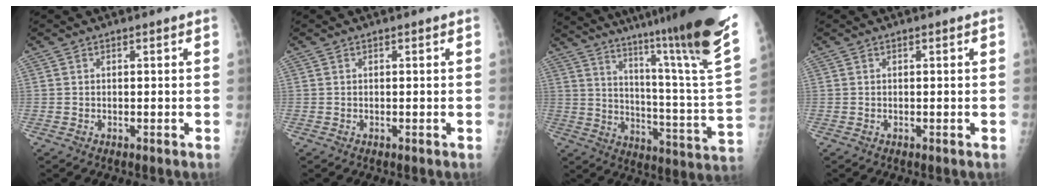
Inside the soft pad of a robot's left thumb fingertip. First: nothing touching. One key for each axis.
{"total": 0.0}
{"total": 33.7, "fx": 24.0, "fy": 2.7, "fz": 23.5, "tx": -0.287, "ty": -0.130, "tz": 0.334}
{"total": 0.0}